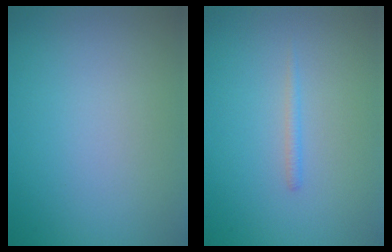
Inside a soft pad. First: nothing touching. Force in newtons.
{"total": 0.8, "press": 0.8, "slide": 0.1}